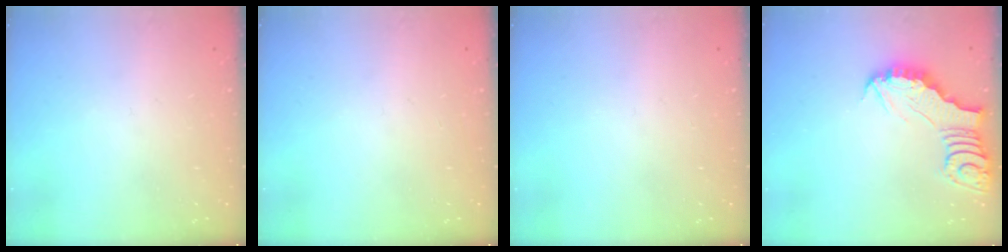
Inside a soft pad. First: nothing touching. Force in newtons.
{"total": 0.0}
{"total": 0.0}
{"total": 3.2, "press": 3.2, "slide": 0.5}